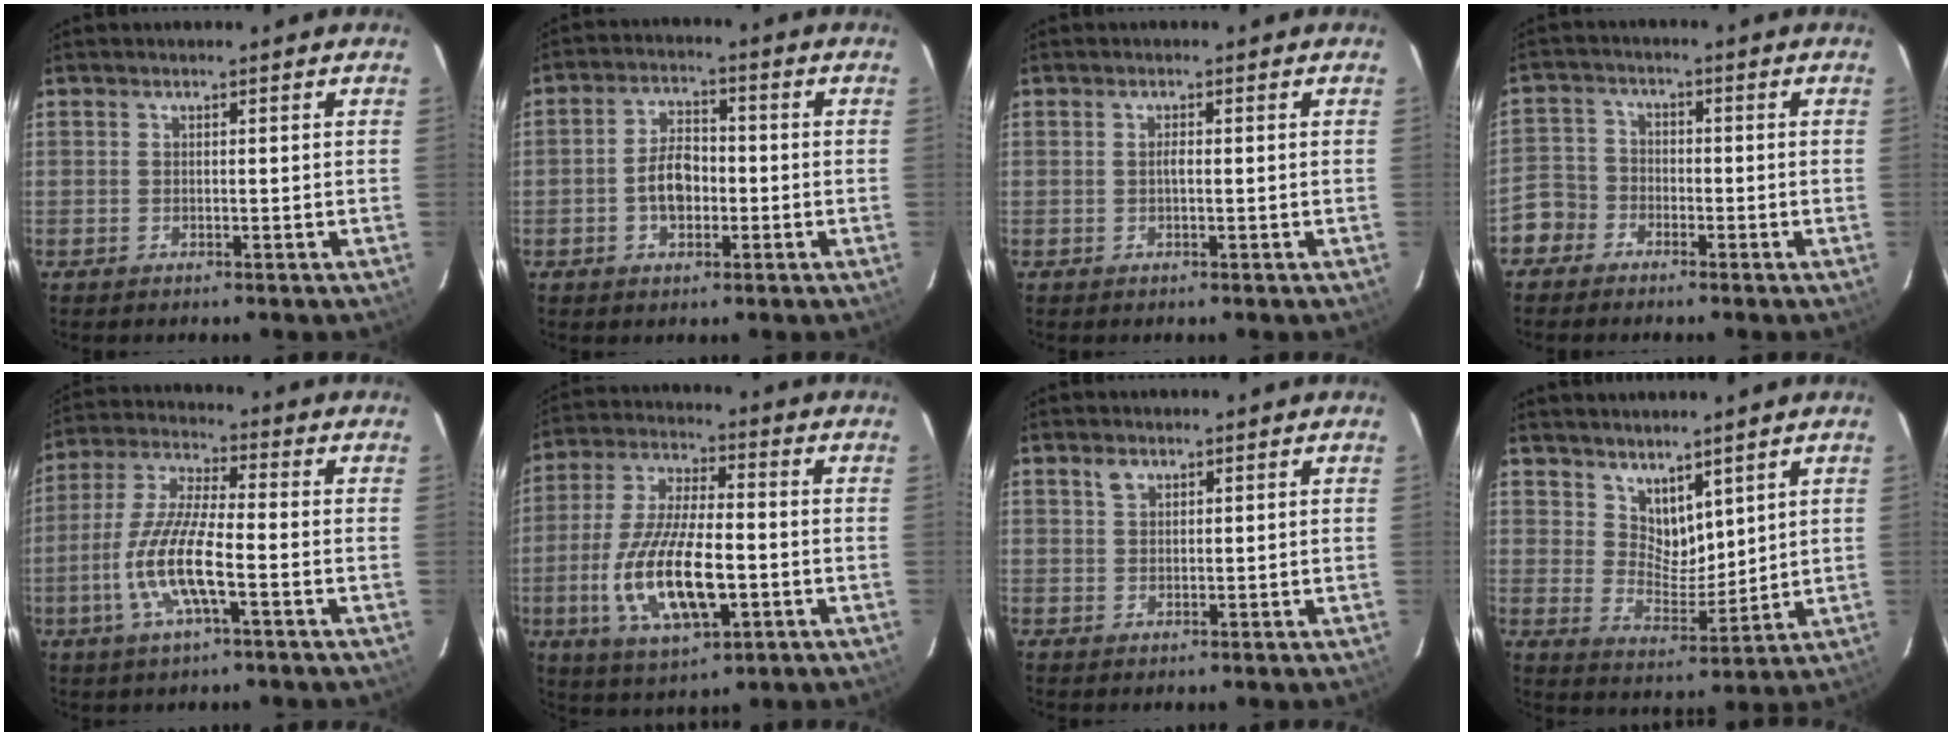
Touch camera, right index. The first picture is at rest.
{"total": 6.4, "force": [-1.5, 4.0, 4.9], "torque": [-0.092, 0.015, -0.021]}
{"total": 0.8, "force": [-0.1, 0.2, 0.8], "torque": [-0.014, 0.002, -0.002]}
{"total": 5.6, "force": [-3.7, 4.2, 0.5], "torque": [-0.016, 0.017, -0.082]}
{"total": 12.2, "force": [-3.8, 2.4, 11.4], "torque": [-0.240, -0.005, -0.076]}
{"total": 16.9, "force": [-4.2, 6.2, 15.1], "torque": [-0.314, -0.012, -0.073]}
{"total": 1.9, "force": [1.2, 1.1, 0.8], "torque": [-0.015, 0.003, 0.024]}
{"total": 7.0, "force": [5.3, 3.8, 2.5], "torque": [-0.032, -0.003, 0.104]}